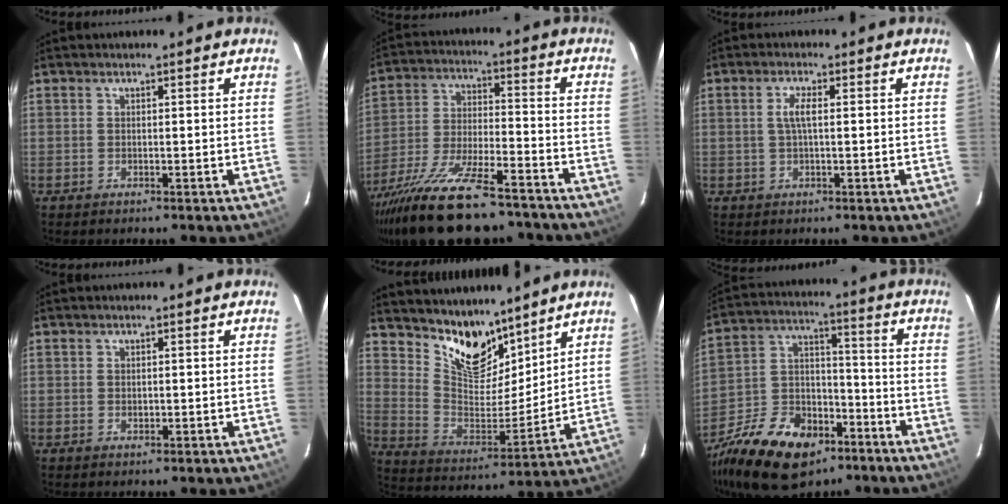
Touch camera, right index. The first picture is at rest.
{"total": 23.4, "force": [-18.7, 6.0, 12.7], "torque": [-0.247, -0.051, -0.301]}
{"total": 2.8, "force": [0.3, 0.6, 2.8], "torque": [-0.056, 0.003, 0.007]}
{"total": 0.8, "force": [0.2, 0.7, 0.3], "torque": [-0.004, 0.001, 0.006]}
{"total": 13.2, "force": [10.5, 6.1, 5.2], "torque": [-0.103, -0.005, 0.199]}
{"total": 23.9, "force": [-14.9, 13.4, 13.0], "torque": [-0.283, -0.002, -0.244]}